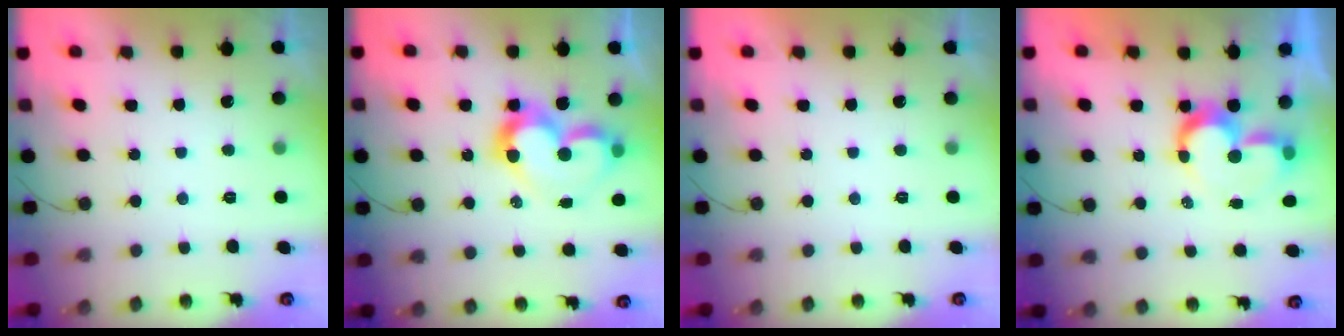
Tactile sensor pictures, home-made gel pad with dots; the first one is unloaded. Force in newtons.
{"total": 11.4, "press": 10.9, "slide": 3.2}
{"total": 1.8, "press": 1.8, "slide": 0.0}
{"total": 9.1, "press": 9.1, "slide": 0.7}